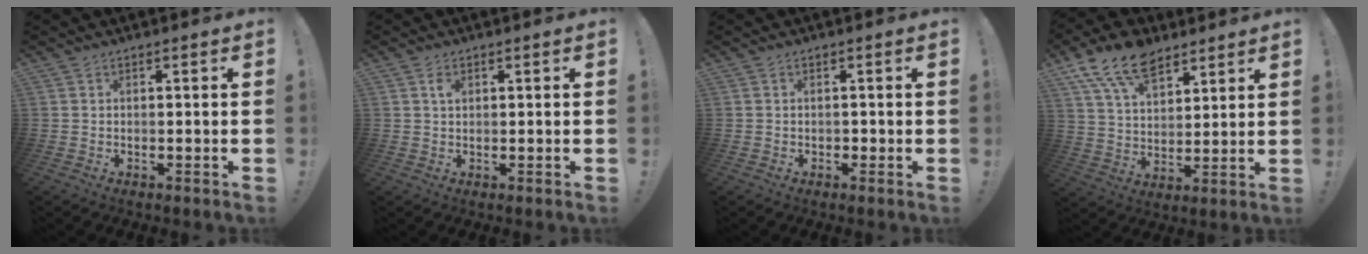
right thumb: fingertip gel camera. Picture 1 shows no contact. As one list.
[{"total": 2.0, "force": [0.7, 1.1, 1.5], "torque": [-0.017, -0.002, 0.009]}, {"total": 1.1, "force": [-0.3, 1.0, 0.2], "torque": [-0.003, 0.002, -0.006]}, {"total": 15.3, "force": [10.0, 8.6, 7.7], "torque": [-0.138, -0.052, 0.187]}]